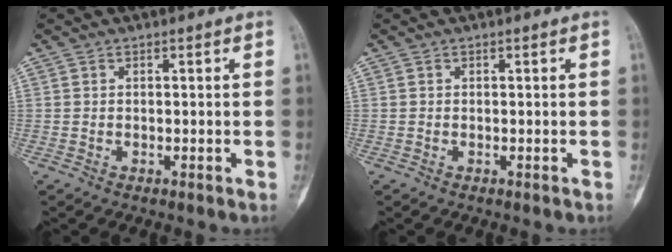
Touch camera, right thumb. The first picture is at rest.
{"total": 0.0}